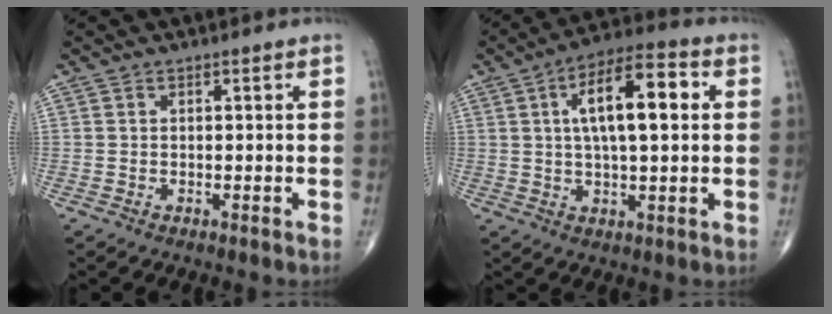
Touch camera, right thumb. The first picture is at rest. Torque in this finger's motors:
{"motor_torque": [0.86, 3.32, 1.48, 0.57, 0.32]}